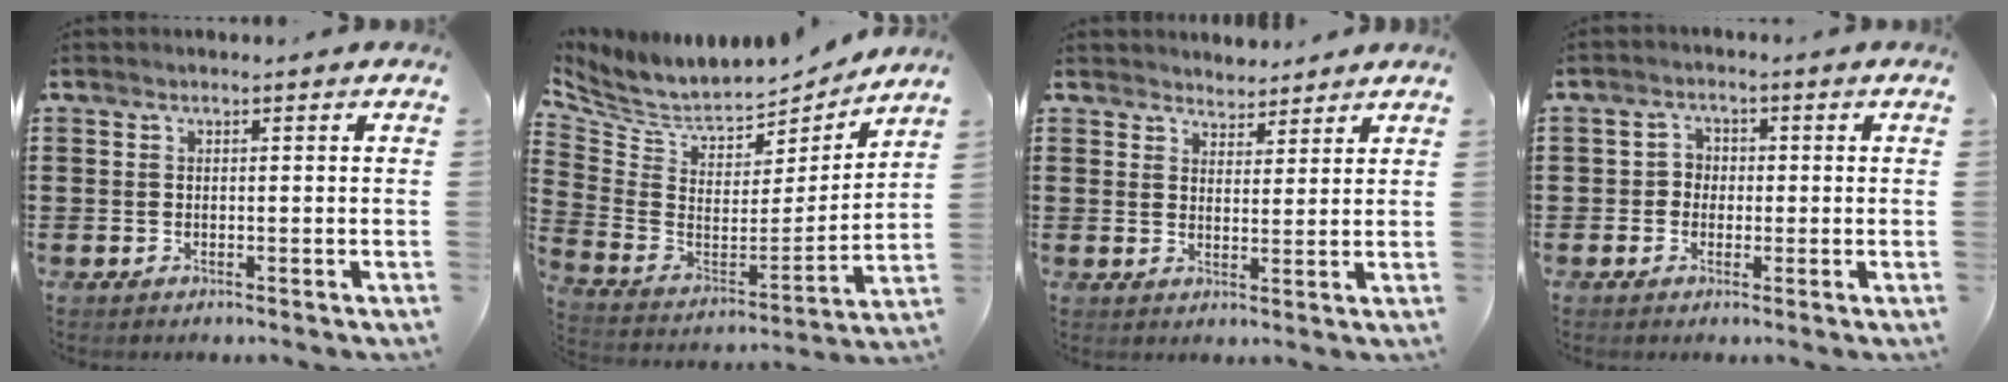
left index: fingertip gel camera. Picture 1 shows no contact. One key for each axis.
{"total": 6.5, "fx": 5.9, "fy": 2.1, "fz": 1.8, "tx": -0.071, "ty": -0.054, "tz": 0.099}
{"total": 3.3, "fx": 3.2, "fy": 1.0, "fz": -0.3, "tx": -0.005, "ty": -0.004, "tz": 0.061}
{"total": 2.3, "fx": -0.6, "fy": 2.2, "fz": 0.6, "tx": -0.021, "ty": 0.009, "tz": -0.016}